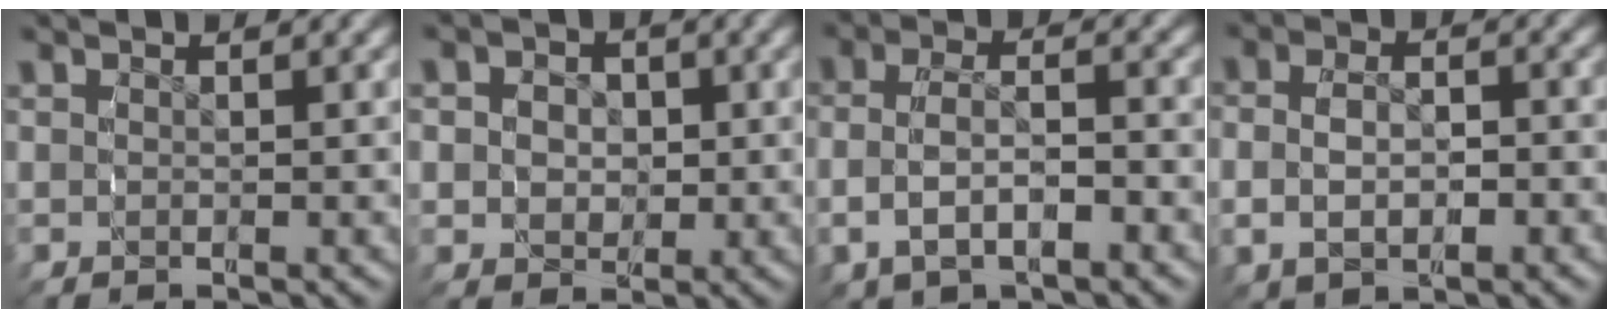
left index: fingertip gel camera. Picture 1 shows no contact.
{"total": 4.7, "force": [0.0, 4.2, 2.0], "torque": [-0.039, -0.011, 0.000]}
{"total": 4.6, "force": [-1.7, 2.9, 3.2], "torque": [-0.069, -0.007, -0.028]}
{"total": 4.3, "force": [-0.7, 3.1, 2.8], "torque": [-0.060, -0.002, -0.012]}